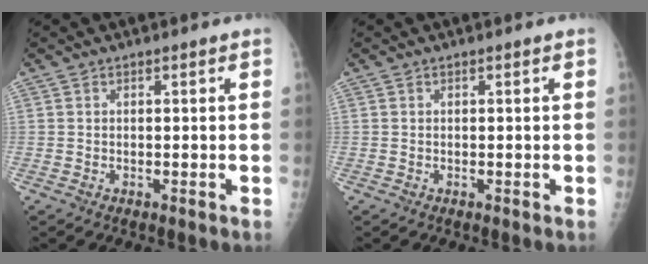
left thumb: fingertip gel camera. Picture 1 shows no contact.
{"total": 0.0}